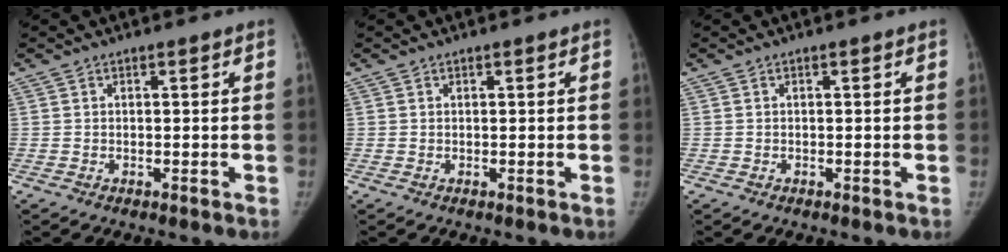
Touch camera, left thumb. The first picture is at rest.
{"total": 0.0}
{"total": 0.0}